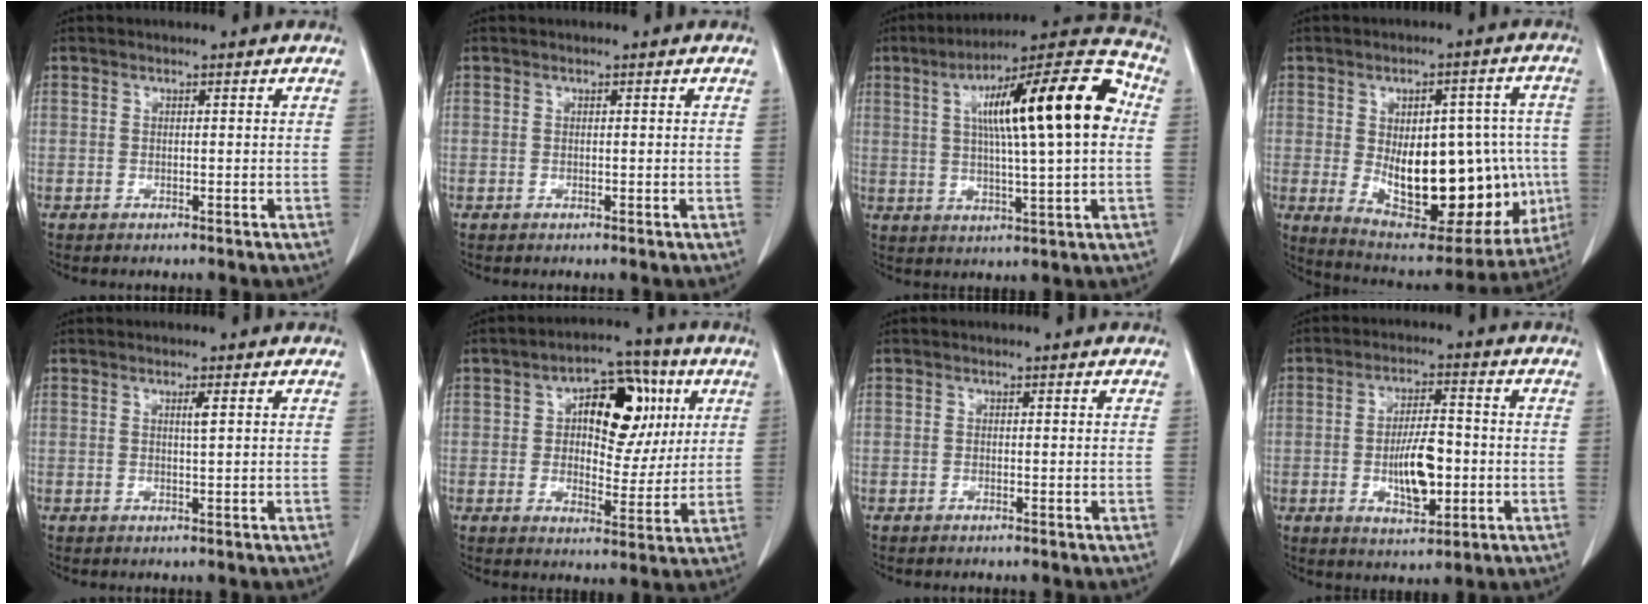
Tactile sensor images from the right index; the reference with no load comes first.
{"total": 0.0}
{"total": 19.8, "force": [3.7, 2.4, 19.3], "torque": [-0.289, 0.038, 0.049]}
{"total": 22.9, "force": [-2.8, 11.5, 19.7], "torque": [-0.269, 0.012, -0.008]}
{"total": 1.4, "force": [0.5, -0.2, 1.3], "torque": [-0.024, -0.002, 0.009]}
{"total": 13.1, "force": [3.7, 6.9, 10.5], "torque": [-0.145, 0.032, 0.060]}
{"total": 0.0}
{"total": 8.6, "force": [-1.4, 3.1, 7.9], "torque": [-0.144, 0.001, -0.020]}